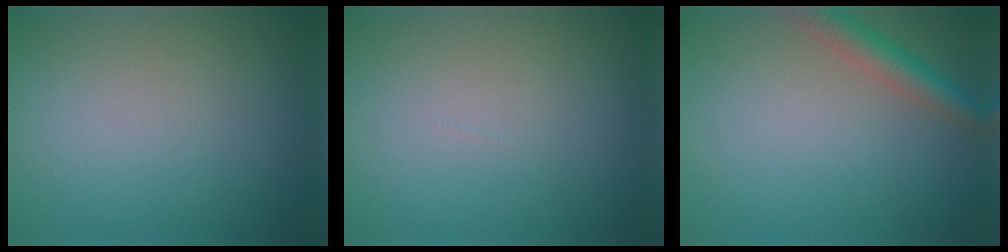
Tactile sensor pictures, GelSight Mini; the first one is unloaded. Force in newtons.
{"total": 0.0}
{"total": 3.4, "press": 3.4, "slide": 0.2}